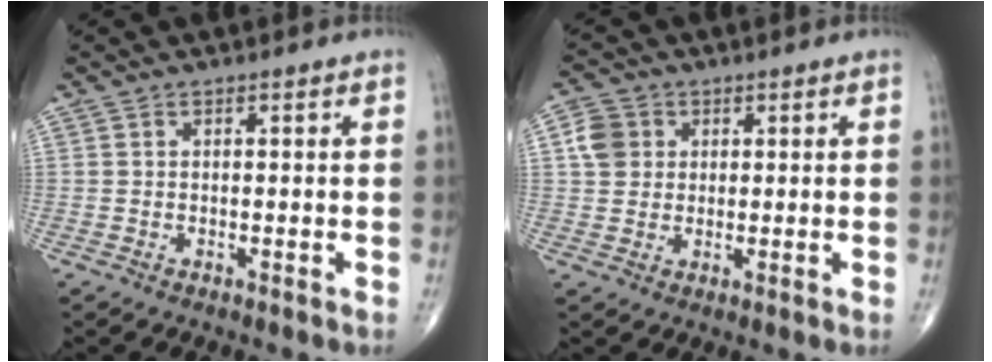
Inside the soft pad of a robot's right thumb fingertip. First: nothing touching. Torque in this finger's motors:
{"motor_torque": [-0.08, 0.32, 0.07, 0.00, 0.03]}